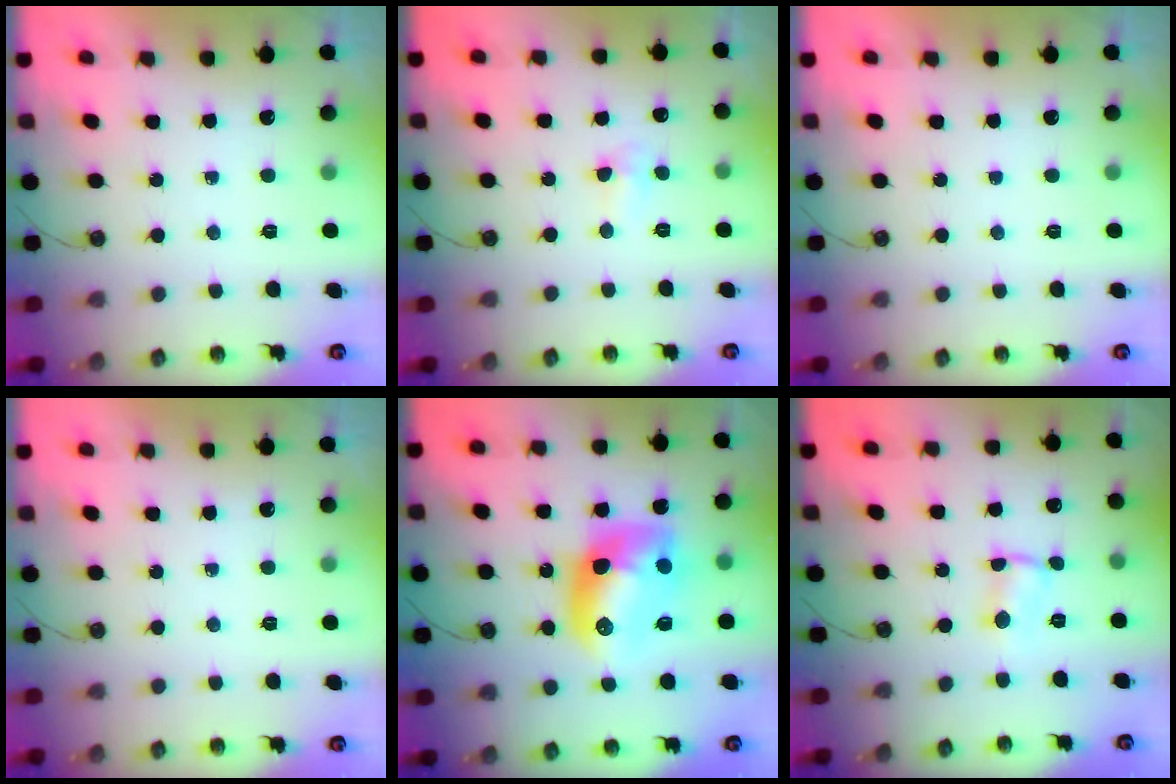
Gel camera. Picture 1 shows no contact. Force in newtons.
{"total": 3.8, "press": 3.7, "slide": 0.6}
{"total": 0.0}
{"total": 0.0}
{"total": 14.0, "press": 14.0, "slide": 1.3}
{"total": 1.3, "press": 1.3, "slide": 0.5}